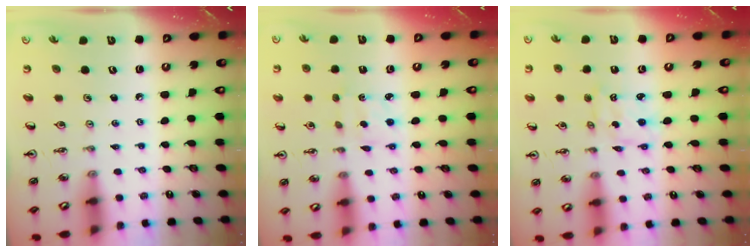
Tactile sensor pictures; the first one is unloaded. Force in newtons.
{"total": 1.7, "press": 1.5, "slide": 0.8}
{"total": 1.4, "press": 1.4, "slide": 0.2}